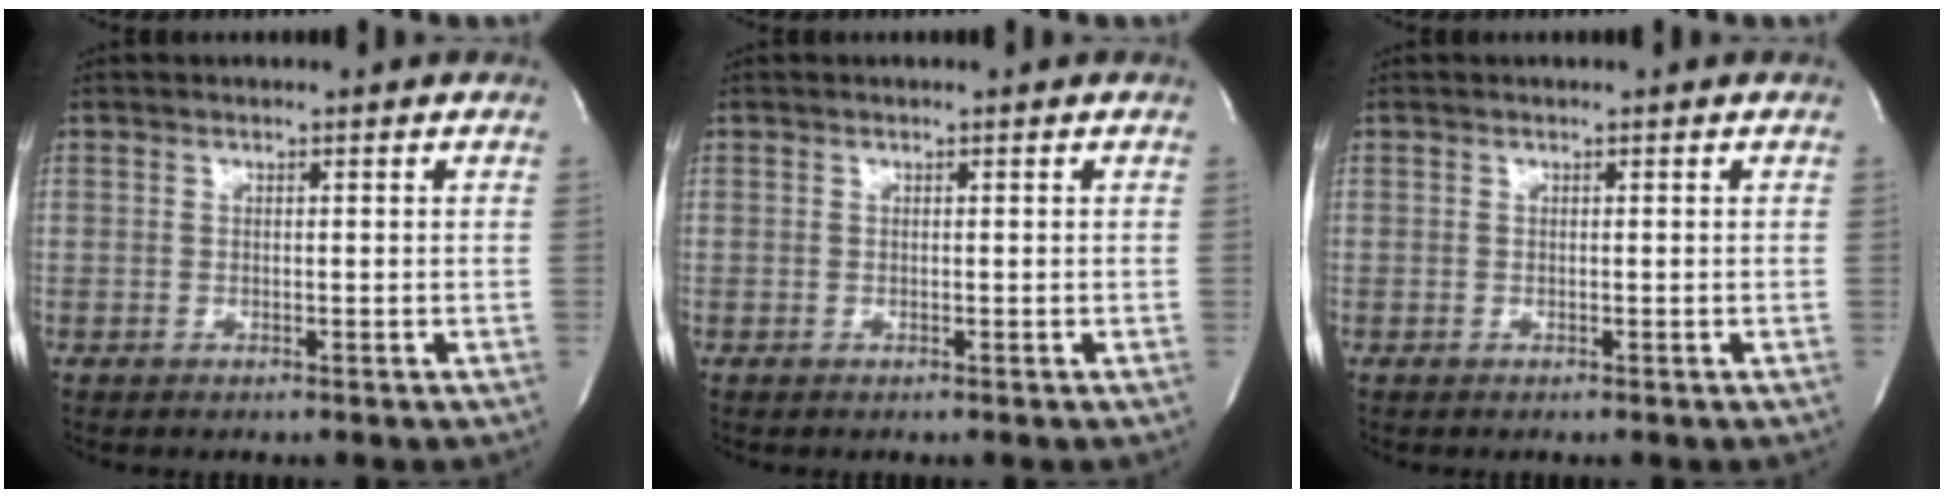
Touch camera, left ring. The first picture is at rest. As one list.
[{"total": 0.0}, {"total": 0.0}]